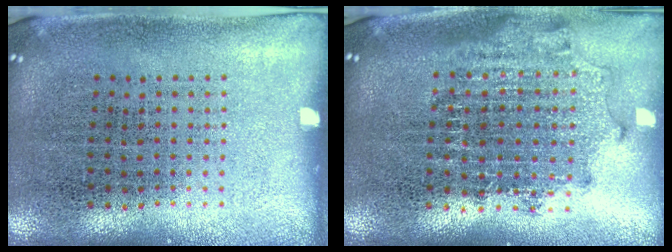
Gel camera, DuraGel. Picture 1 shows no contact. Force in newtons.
{"total": 1.8, "press": 1.5, "slide": 1.1}